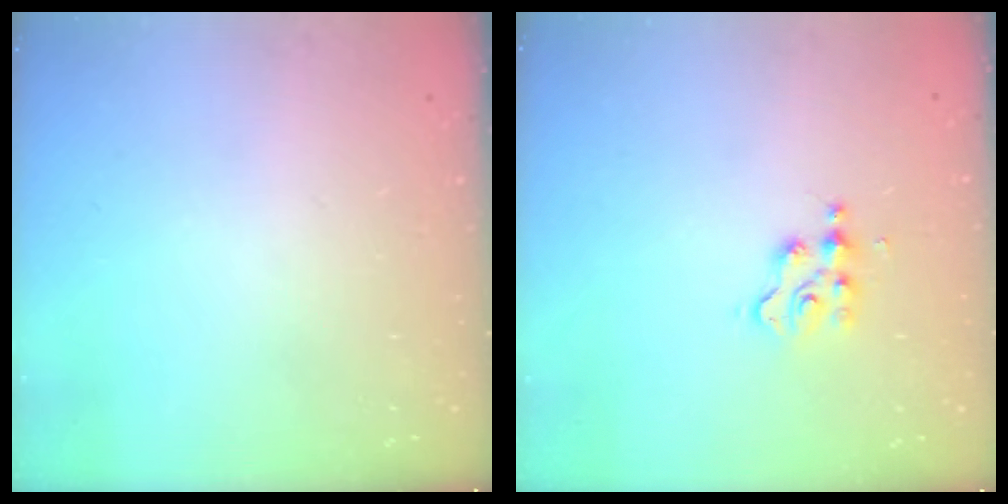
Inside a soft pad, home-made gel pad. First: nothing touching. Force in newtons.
{"total": 2.7, "press": 2.6, "slide": 0.3}